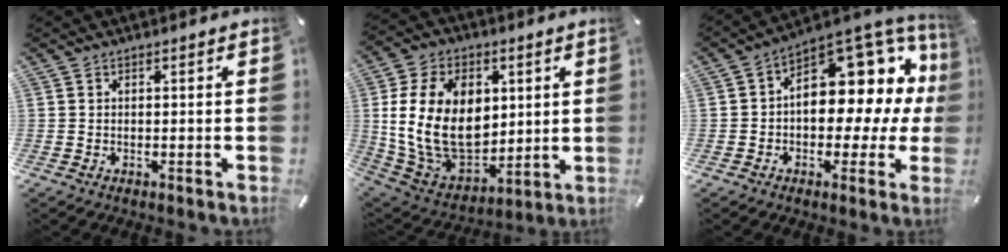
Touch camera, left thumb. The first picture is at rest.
{"total": 21.0, "force": [2.7, 15.0, 14.5], "torque": [-0.293, -0.010, 0.053]}
{"total": 13.2, "force": [4.8, 8.6, 8.8], "torque": [-0.100, -0.069, 0.079]}